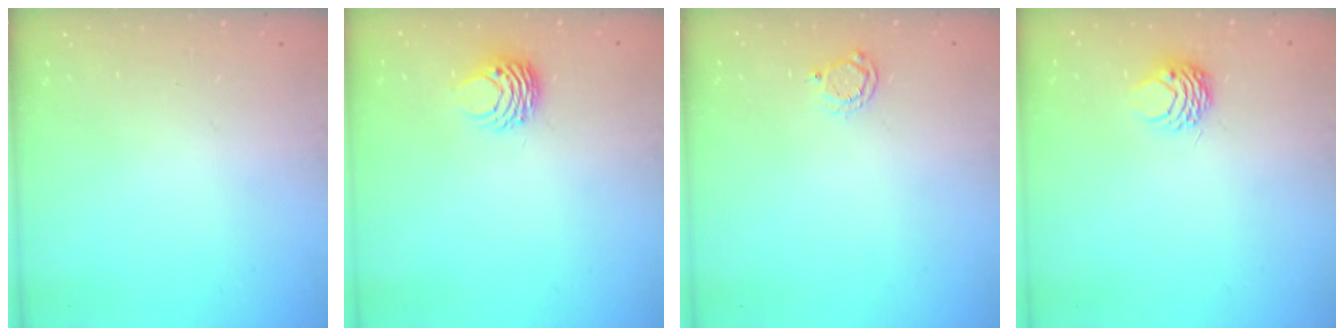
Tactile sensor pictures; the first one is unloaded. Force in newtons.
{"total": 5.5, "press": 5.4, "slide": 0.5}
{"total": 4.3, "press": 4.2, "slide": 0.6}
{"total": 4.2, "press": 4.2, "slide": 0.5}